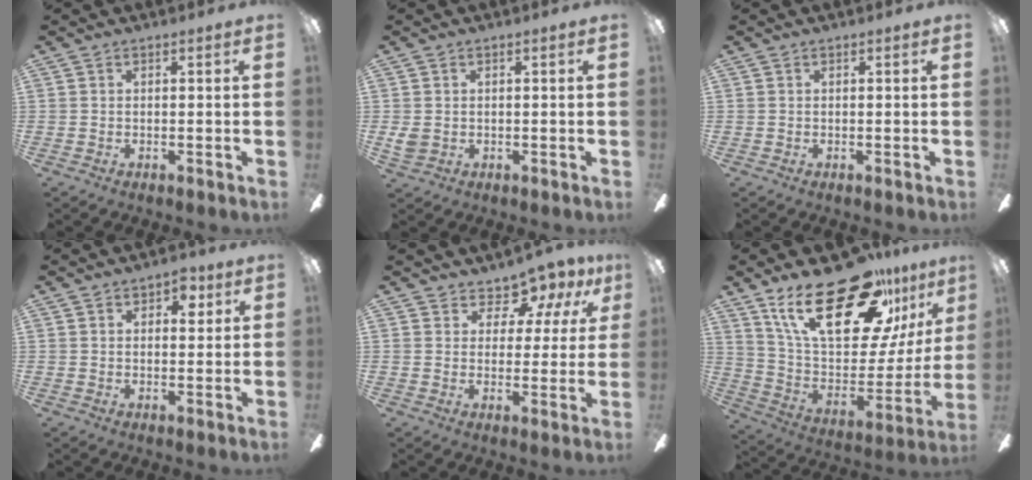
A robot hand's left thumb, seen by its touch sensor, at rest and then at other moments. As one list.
[{"total": 2.8, "force": [0.3, 2.0, 1.9], "torque": [-0.044, 0.002, 0.004]}, {"total": 0.0}, {"total": 5.1, "force": [2.4, 2.6, 3.6], "torque": [-0.044, -0.004, 0.035]}, {"total": 8.7, "force": [7.2, 4.1, 2.7], "torque": [-0.041, -0.054, 0.132]}, {"total": 30.5, "force": [19.5, 11.9, 20.3], "torque": [-0.341, -0.120, 0.336]}]